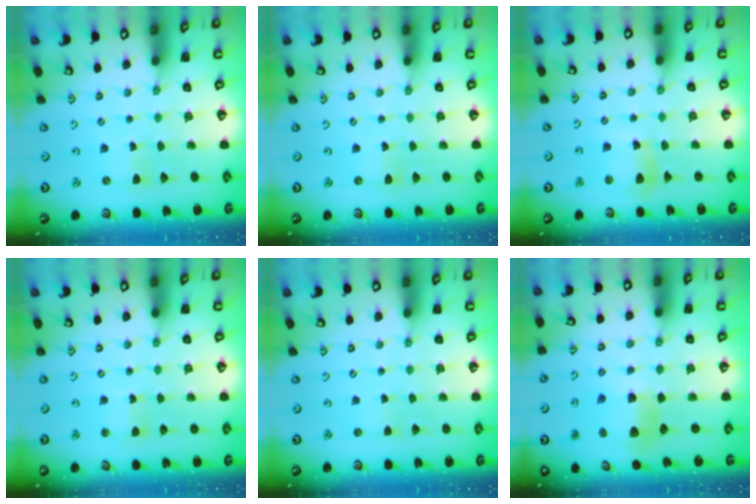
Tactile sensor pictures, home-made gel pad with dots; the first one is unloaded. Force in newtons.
{"total": 0.0}
{"total": 7.2, "press": 7.2, "slide": 1.0}
{"total": 2.1, "press": 2.1, "slide": 0.3}
{"total": 0.7, "press": 0.7, "slide": 0.1}
{"total": 7.3, "press": 7.2, "slide": 0.8}